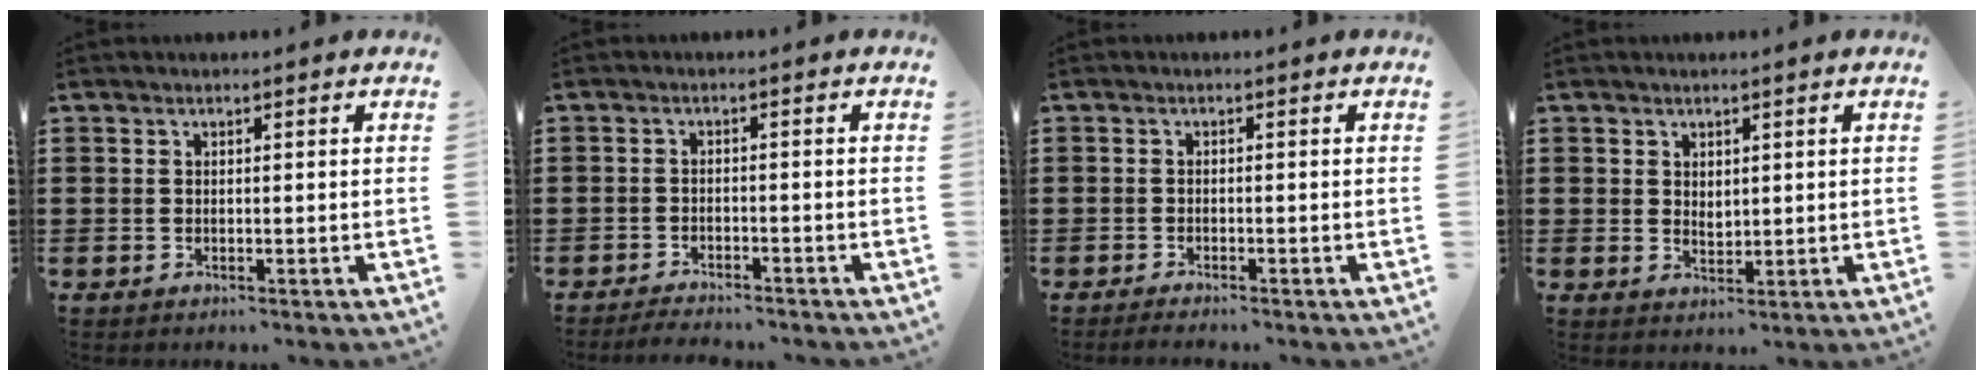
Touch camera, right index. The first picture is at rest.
{"total": 2.1, "force": [-2.1, 0.1, 0.1], "torque": [-0.007, 0.002, -0.045]}
{"total": 0.9, "force": [-0.9, -0.1, 0.2], "torque": [-0.004, -0.002, -0.018]}
{"total": 1.8, "force": [1.2, 1.2, 0.5], "torque": [-0.014, 0.006, 0.024]}